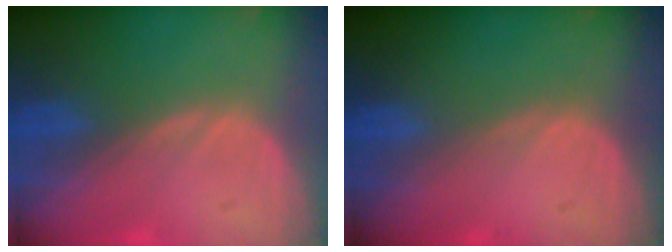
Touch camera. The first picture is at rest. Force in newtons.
{"total": 0.0}